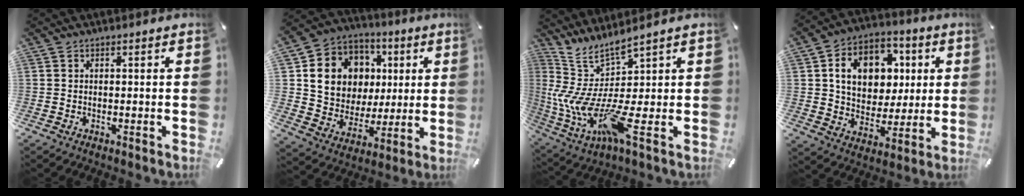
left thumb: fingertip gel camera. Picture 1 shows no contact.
{"total": 13.7, "force": [3.2, 12.5, 4.6], "torque": [-0.086, -0.010, 0.070]}
{"total": 13.5, "force": [-1.4, 1.6, 13.3], "torque": [-0.299, -0.058, -0.040]}
{"total": 13.9, "force": [3.4, 11.4, 7.3], "torque": [-0.110, 0.001, 0.068]}